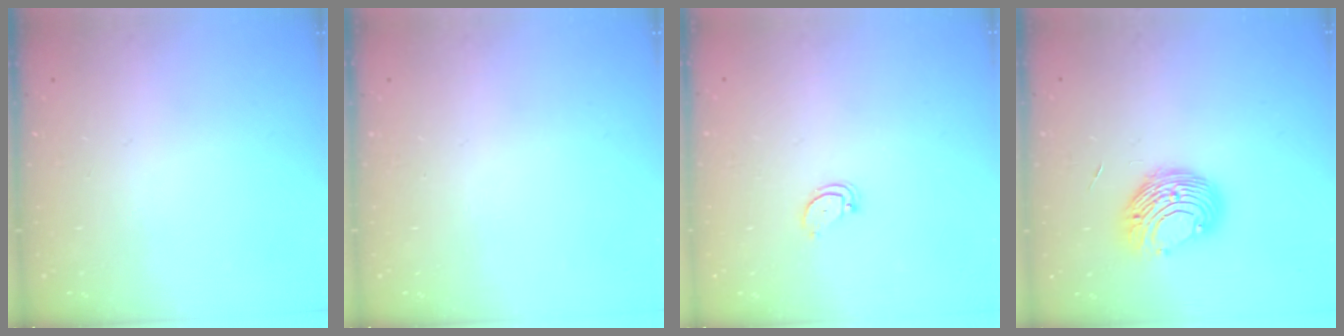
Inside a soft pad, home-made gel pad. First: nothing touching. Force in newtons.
{"total": 0.0}
{"total": 2.4, "press": 2.4, "slide": 0.2}
{"total": 9.6, "press": 9.6, "slide": 0.7}